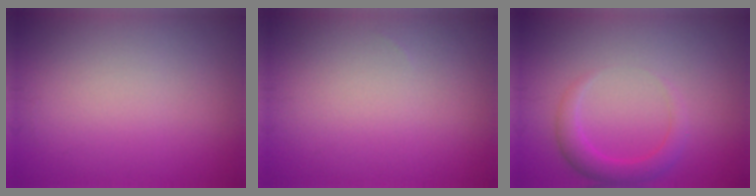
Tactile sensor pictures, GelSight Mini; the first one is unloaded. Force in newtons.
{"total": 0.0}
{"total": 2.5, "press": 2.5, "slide": 0.2}